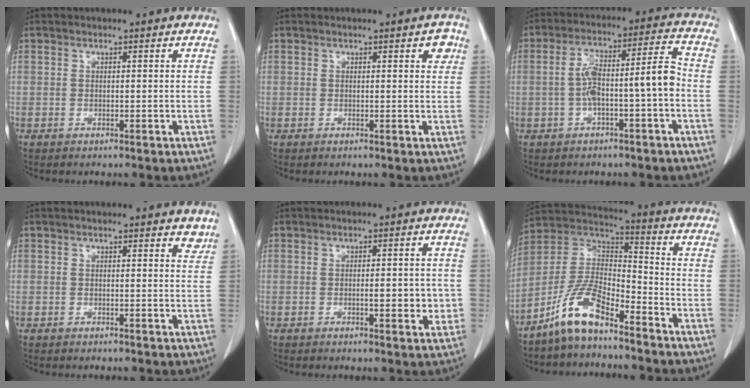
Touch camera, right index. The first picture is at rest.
{"total": 2.0, "force": [1.0, 0.7, 1.6], "torque": [-0.011, 0.000, 0.008]}
{"total": 9.2, "force": [-1.8, 1.2, 8.9], "torque": [-0.157, 0.038, -0.029]}
{"total": 3.0, "force": [2.7, 1.0, 0.9], "torque": [0.003, -0.010, 0.018]}
{"total": 4.4, "force": [-0.7, 1.4, 4.1], "torque": [-0.055, -0.001, -0.007]}
{"total": 10.6, "force": [-7.7, 3.1, 6.5], "torque": [-0.145, 0.018, -0.153]}